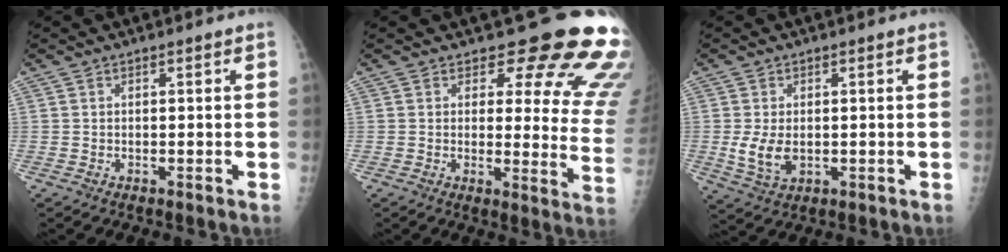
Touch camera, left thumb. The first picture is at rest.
{"total": 16.8, "force": [13.8, 5.8, 7.6], "torque": [-0.037, -0.118, 0.137]}
{"total": 6.0, "force": [-0.6, 3.9, 4.6], "torque": [-0.087, -0.007, -0.002]}